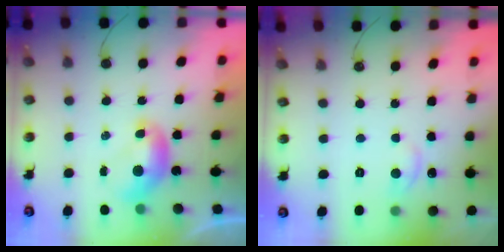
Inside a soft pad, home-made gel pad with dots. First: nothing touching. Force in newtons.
{"total": 0.8, "press": 0.3, "slide": 0.7}